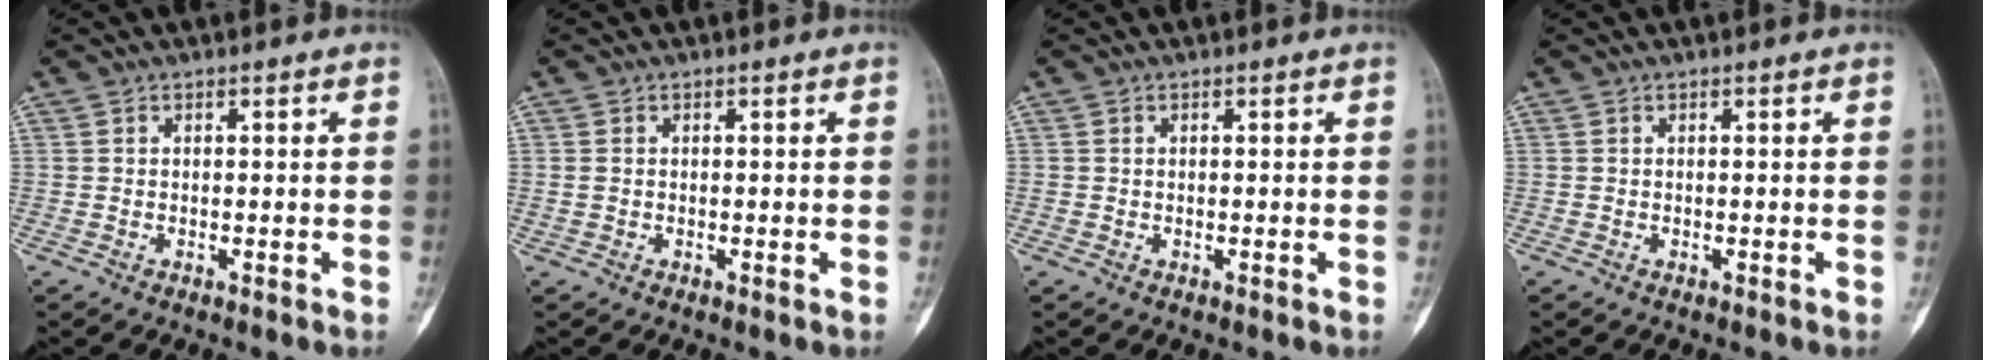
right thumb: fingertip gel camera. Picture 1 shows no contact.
{"total": 0.9, "force": [0.0, 0.7, 0.5], "torque": [-0.014, -0.001, -0.001]}
{"total": 0.0}
{"total": 0.0}